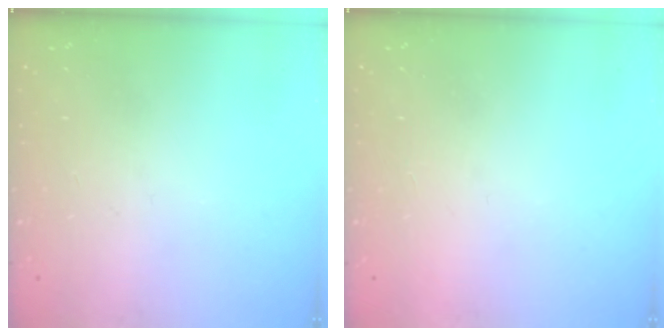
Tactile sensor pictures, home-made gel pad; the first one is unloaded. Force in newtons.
{"total": 1.5, "press": 1.5, "slide": 0.1}